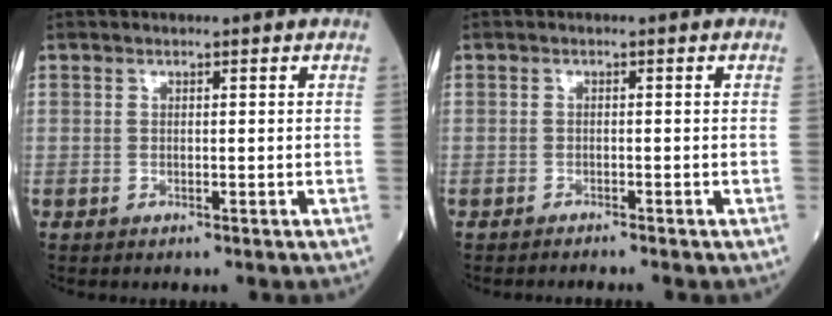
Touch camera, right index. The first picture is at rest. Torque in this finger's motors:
{"motor_torque": [-0.19, -0.35, 0.04, 0.00]}